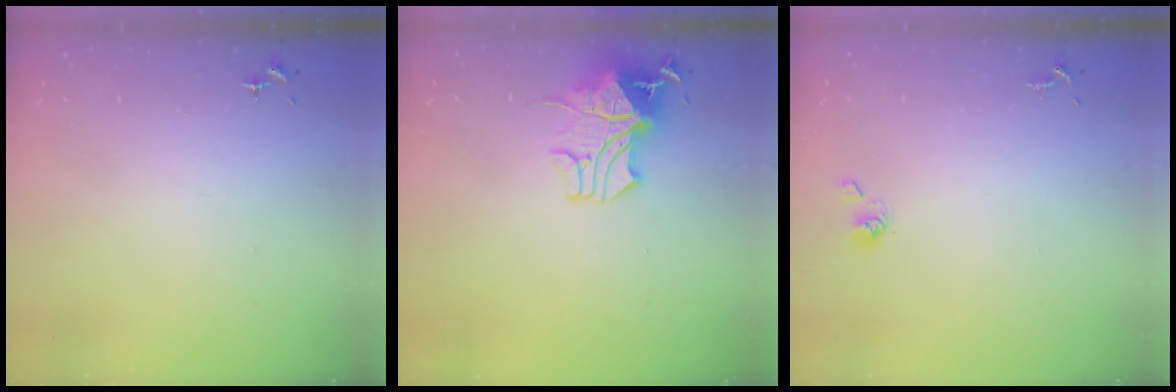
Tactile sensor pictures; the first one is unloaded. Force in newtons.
{"total": 18.0, "press": 18.0, "slide": 0.2}
{"total": 4.4, "press": 3.7, "slide": 2.4}